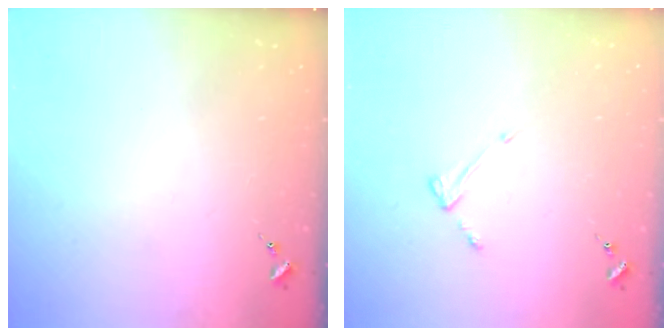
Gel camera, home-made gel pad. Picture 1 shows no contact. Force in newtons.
{"total": 3.5, "press": 3.4, "slide": 0.5}